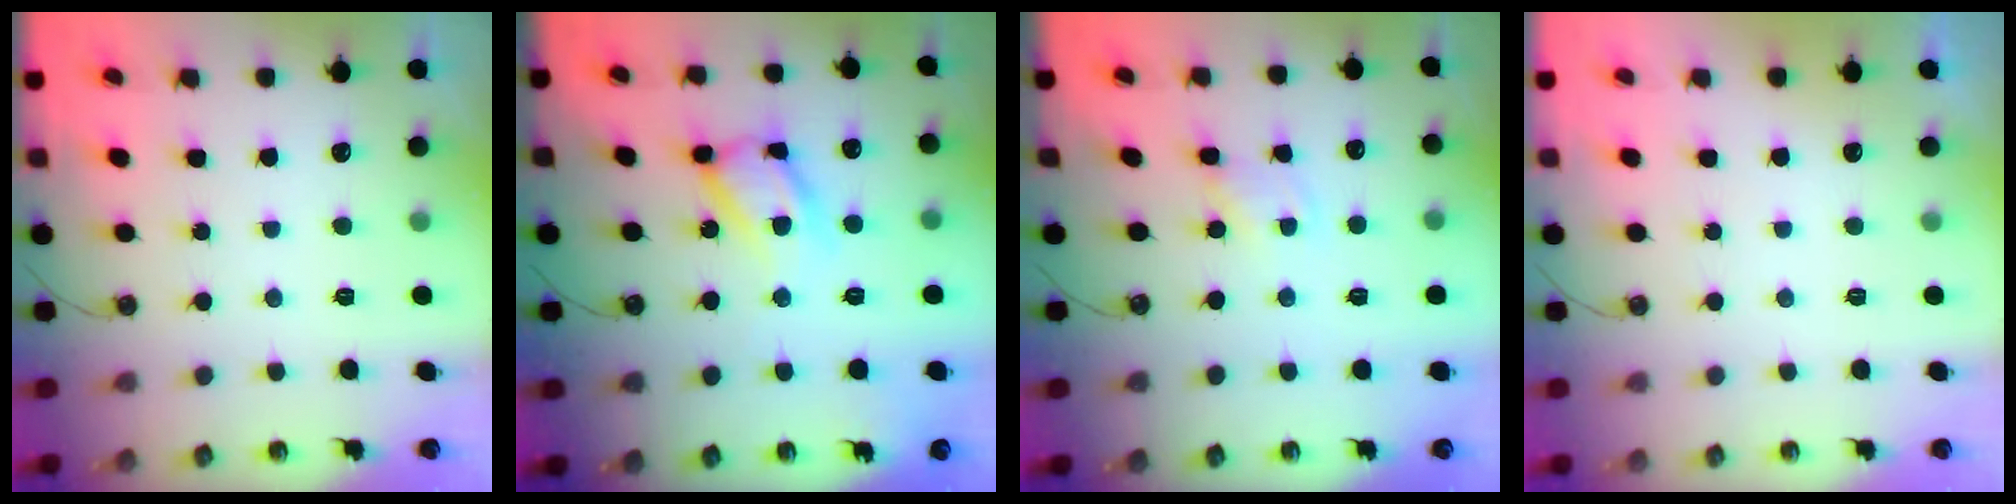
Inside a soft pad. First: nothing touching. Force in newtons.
{"total": 13.8, "press": 13.7, "slide": 1.3}
{"total": 1.4, "press": 1.4, "slide": 0.2}
{"total": 0.0}